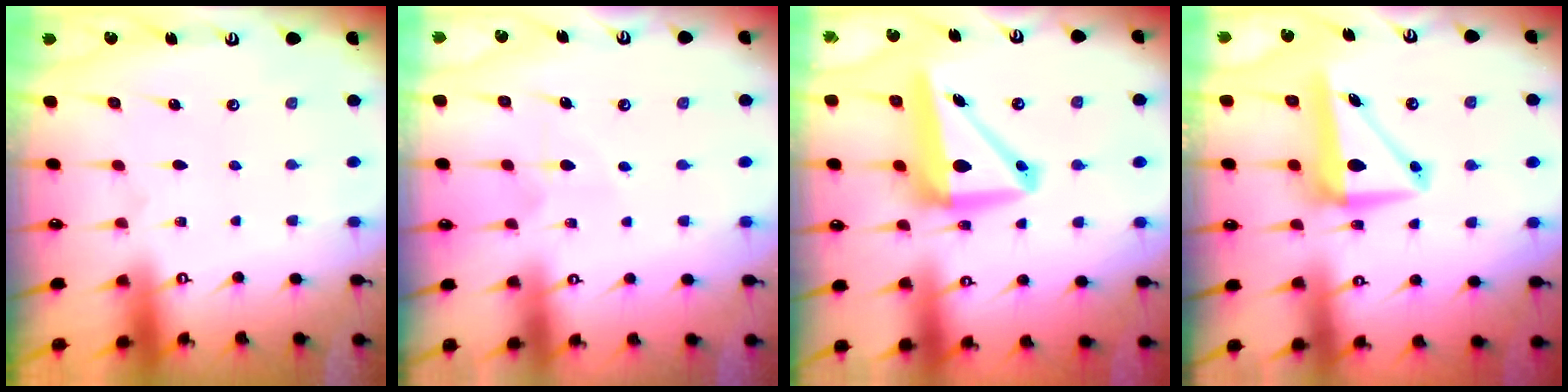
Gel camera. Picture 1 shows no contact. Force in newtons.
{"total": 4.5, "press": 4.4, "slide": 0.2}
{"total": 11.9, "press": 11.7, "slide": 2.3}
{"total": 8.9, "press": 8.7, "slide": 1.6}